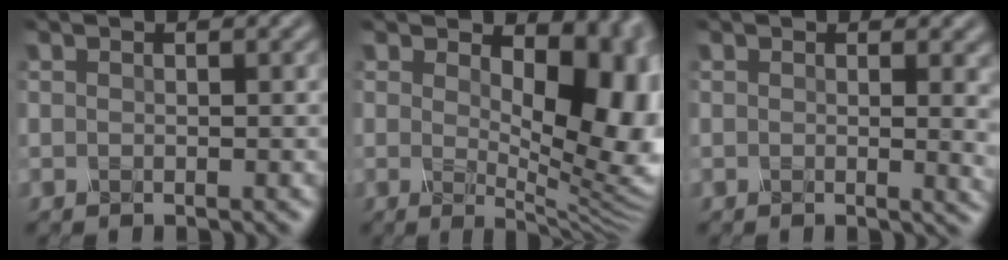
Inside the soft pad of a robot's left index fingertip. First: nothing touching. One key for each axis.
{"total": 10.2, "fx": 1.4, "fy": 5.3, "fz": 8.6, "tx": -0.113, "ty": -0.014, "tz": 0.031}
{"total": 2.4, "fx": 0.5, "fy": 0.8, "fz": 2.2, "tx": -0.026, "ty": -0.006, "tz": 0.008}